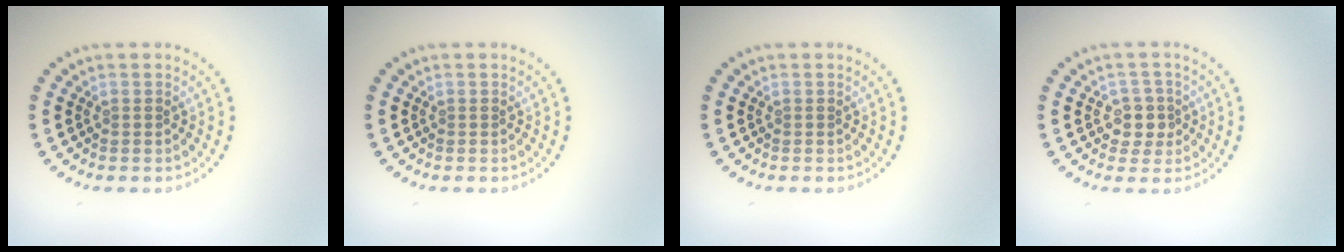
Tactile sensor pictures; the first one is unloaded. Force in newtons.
{"total": 0.0}
{"total": 0.0}
{"total": 2.3, "press": 2.0, "slide": 1.1}